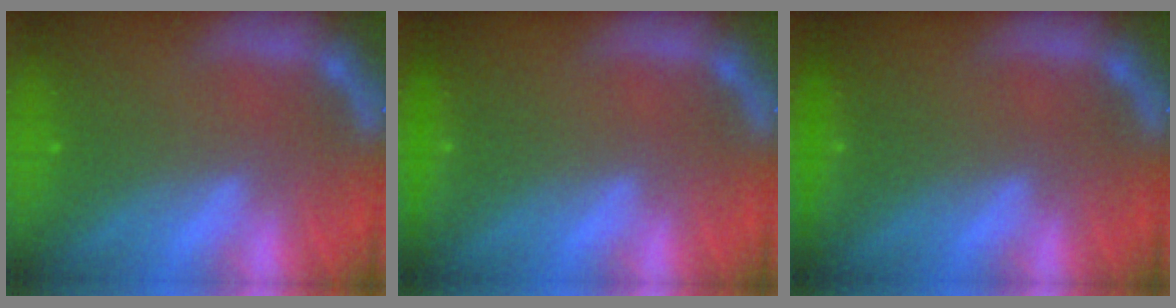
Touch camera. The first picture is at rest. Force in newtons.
{"total": 1.4}
{"total": 1.4}